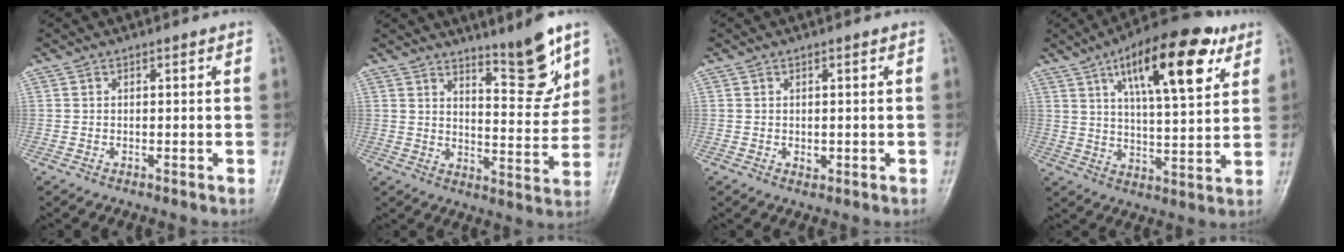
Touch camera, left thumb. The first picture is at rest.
{"total": 10.2, "force": [7.2, 2.2, 6.9], "torque": [-0.079, -0.065, 0.118]}
{"total": 1.4, "force": [-0.1, 0.9, 1.0], "torque": [-0.009, -0.001, 0.002]}
{"total": 19.1, "force": [9.1, 6.6, 15.5], "torque": [-0.211, -0.022, 0.142]}